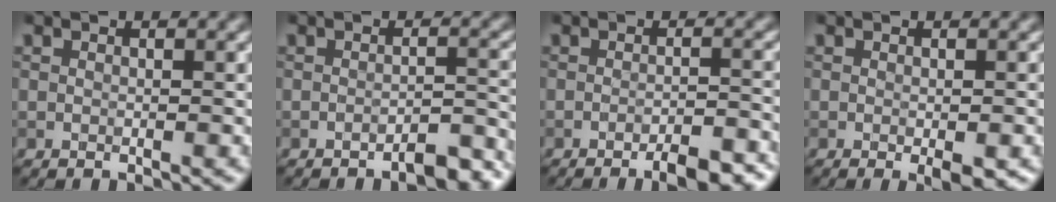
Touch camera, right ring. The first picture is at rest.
{"total": 2.9, "force": [-2.3, 0.6, 1.8], "torque": [-0.019, 0.007, -0.036]}
{"total": 4.3, "force": [-2.9, 0.9, 3.1], "torque": [-0.044, 0.001, -0.042]}
{"total": 2.2, "force": [-0.8, 0.6, 1.9], "torque": [-0.025, -0.007, -0.009]}